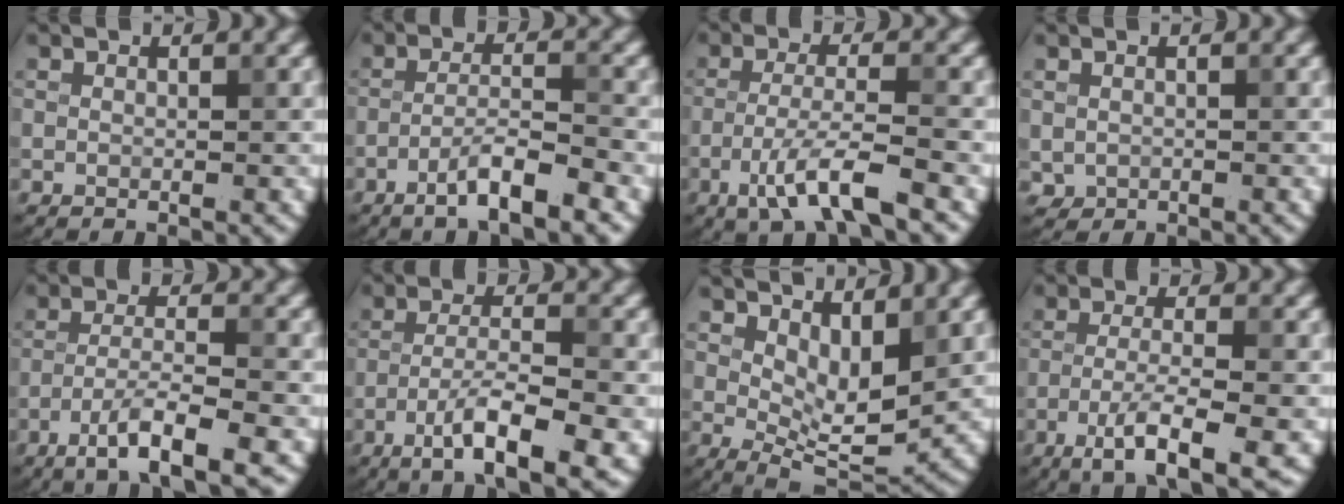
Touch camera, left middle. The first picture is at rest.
{"total": 4.5, "force": [-2.7, 0.5, 3.5], "torque": [-0.061, 0.008, -0.055]}
{"total": 5.2, "force": [-2.8, 1.0, 4.3], "torque": [-0.084, -0.001, -0.057]}
{"total": 0.8, "force": [0.0, 0.7, 0.2], "torque": [-0.002, -0.006, 0.002]}
{"total": 5.1, "force": [-2.9, 0.7, 4.1], "torque": [-0.071, 0.002, -0.058]}
{"total": 7.1, "force": [-3.3, 1.6, 6.0], "torque": [-0.103, 0.004, -0.058]}
{"total": 5.0, "force": [1.8, 2.2, 4.1], "torque": [-0.063, -0.015, 0.035]}
{"total": 5.7, "force": [-2.6, 1.1, 4.9], "torque": [-0.087, -0.001, -0.050]}